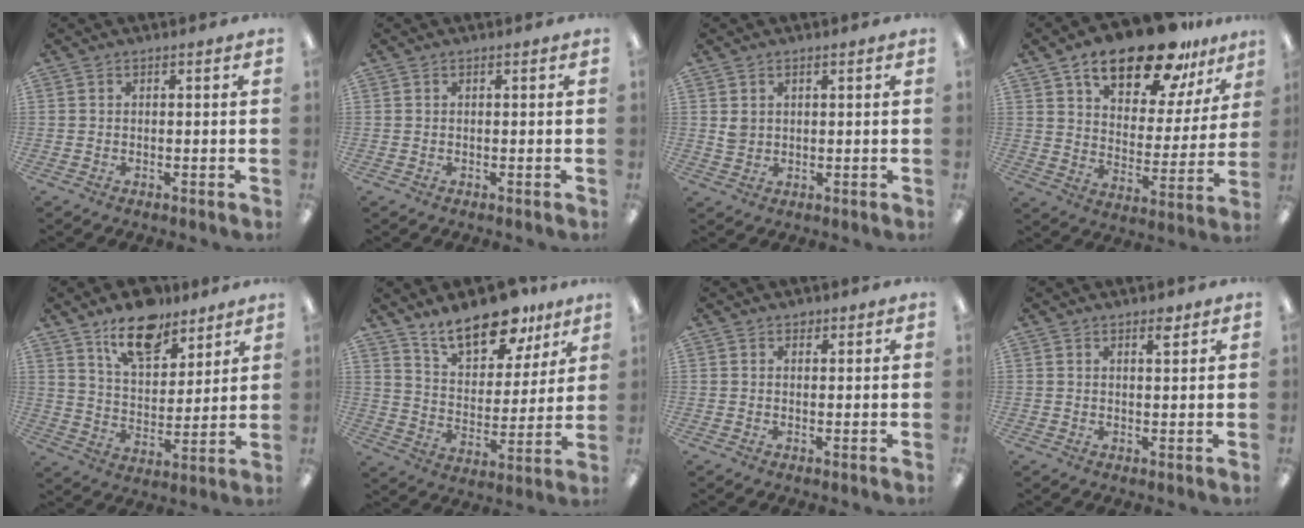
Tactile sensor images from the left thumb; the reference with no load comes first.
{"total": 0.0}
{"total": 2.3, "force": [1.0, 1.8, 0.9], "torque": [-0.021, 0.002, 0.019]}
{"total": 19.5, "force": [13.7, 8.2, 11.1], "torque": [-0.177, -0.071, 0.231]}
{"total": 13.8, "force": [10.5, 6.4, 6.3], "torque": [-0.091, -0.062, 0.188]}
{"total": 16.7, "force": [13.0, 7.1, 7.8], "torque": [-0.123, -0.081, 0.228]}
{"total": 1.0, "force": [0.7, 0.6, 0.3], "torque": [-0.005, 0.002, 0.014]}
{"total": 2.4, "force": [1.9, 0.6, 1.3], "torque": [-0.014, -0.007, 0.031]}